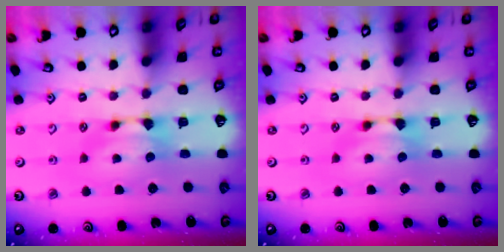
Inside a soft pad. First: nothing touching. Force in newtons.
{"total": 0.0}